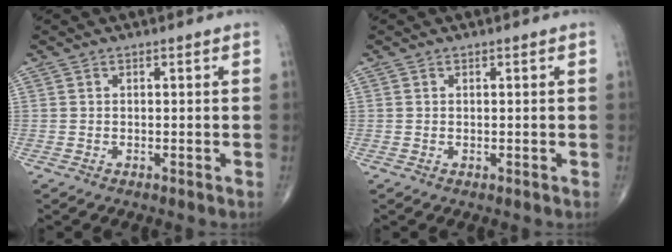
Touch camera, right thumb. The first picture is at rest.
{"total": 0.0}